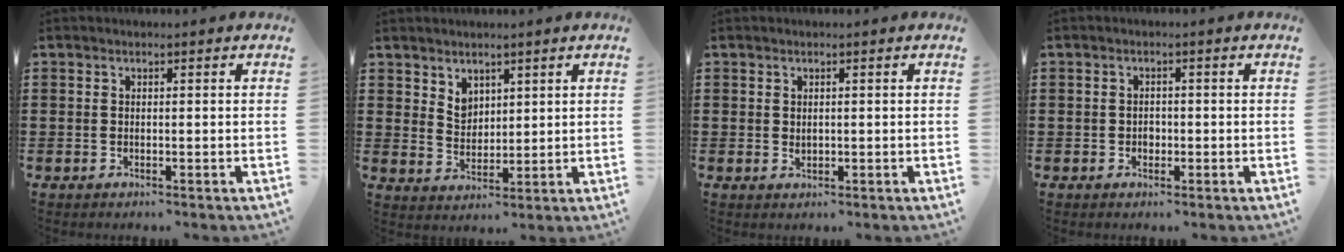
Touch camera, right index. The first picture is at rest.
{"total": 3.8, "force": [3.0, 2.3, 0.7], "torque": [-0.023, 0.000, 0.056]}
{"total": 0.8, "force": [0.2, 0.6, 0.5], "torque": [-0.011, 0.005, 0.003]}
{"total": 1.2, "force": [-0.3, 1.0, 0.6], "torque": [-0.015, 0.003, -0.008]}